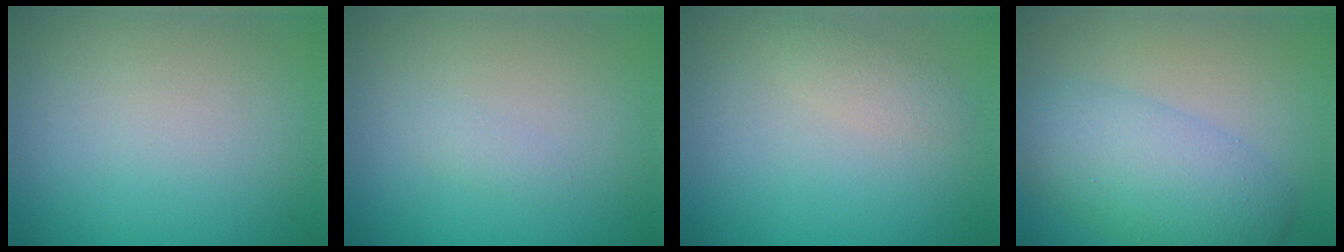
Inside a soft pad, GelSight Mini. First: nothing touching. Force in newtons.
{"total": 0.7, "press": 0.7, "slide": 0.0}
{"total": 1.4, "press": 1.4, "slide": 0.1}
{"total": 5.8, "press": 5.7, "slide": 0.2}